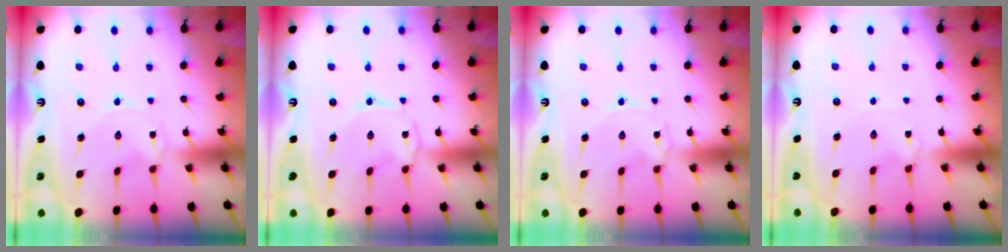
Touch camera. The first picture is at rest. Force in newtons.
{"total": 1.4, "press": 1.3, "slide": 0.5}
{"total": 0.0}
{"total": 0.6, "press": 0.5, "slide": 0.3}